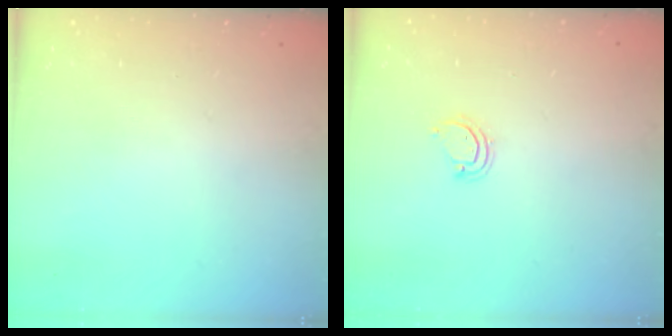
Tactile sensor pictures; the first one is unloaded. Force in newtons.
{"total": 3.7, "press": 3.7, "slide": 0.3}